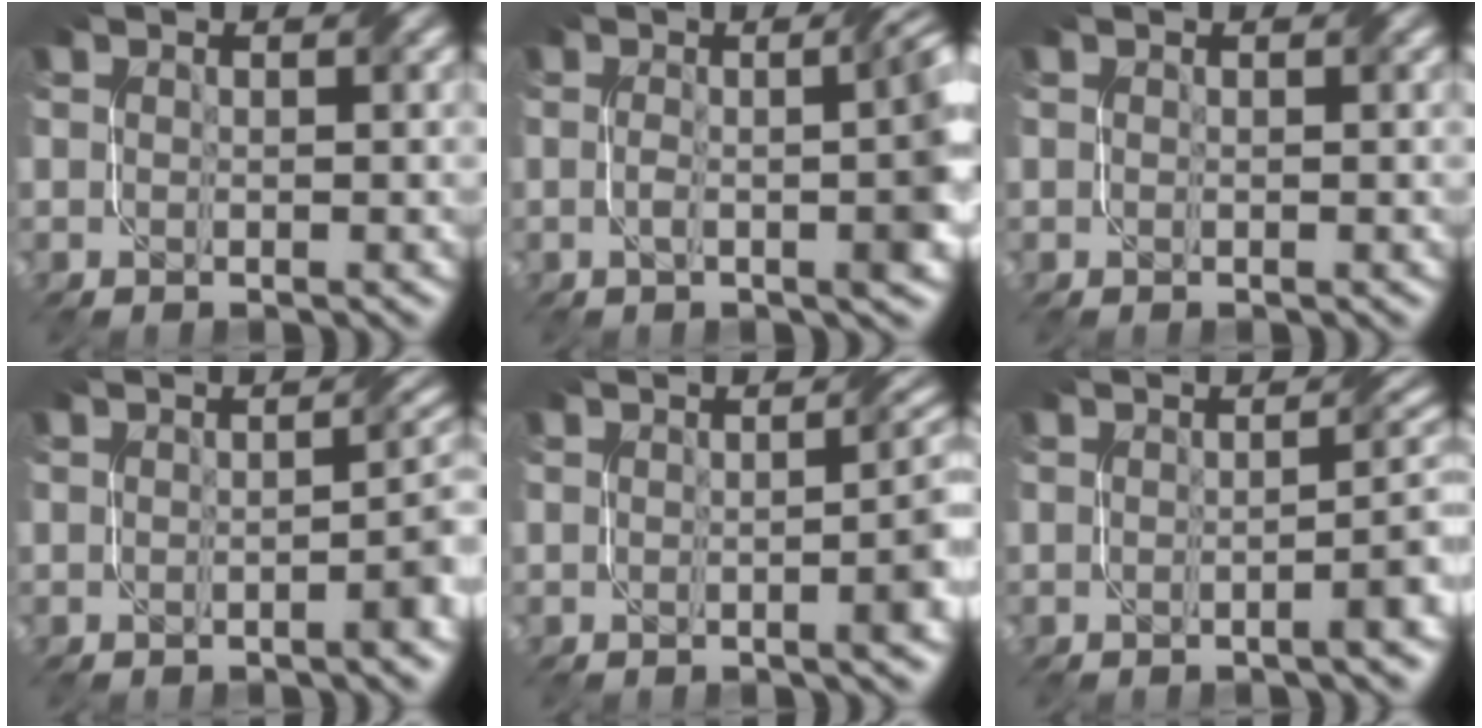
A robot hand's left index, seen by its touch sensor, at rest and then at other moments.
{"total": 8.3, "force": [0.0, 3.0, 7.7], "torque": [-0.070, 0.016, -0.007]}
{"total": 0.0}
{"total": 2.9, "force": [-0.8, 0.7, 2.7], "torque": [-0.025, 0.011, -0.014]}
{"total": 5.0, "force": [-0.4, 1.6, 4.7], "torque": [-0.033, 0.009, -0.005]}
{"total": 3.7, "force": [-0.9, 0.9, 3.5], "torque": [-0.026, 0.011, -0.018]}